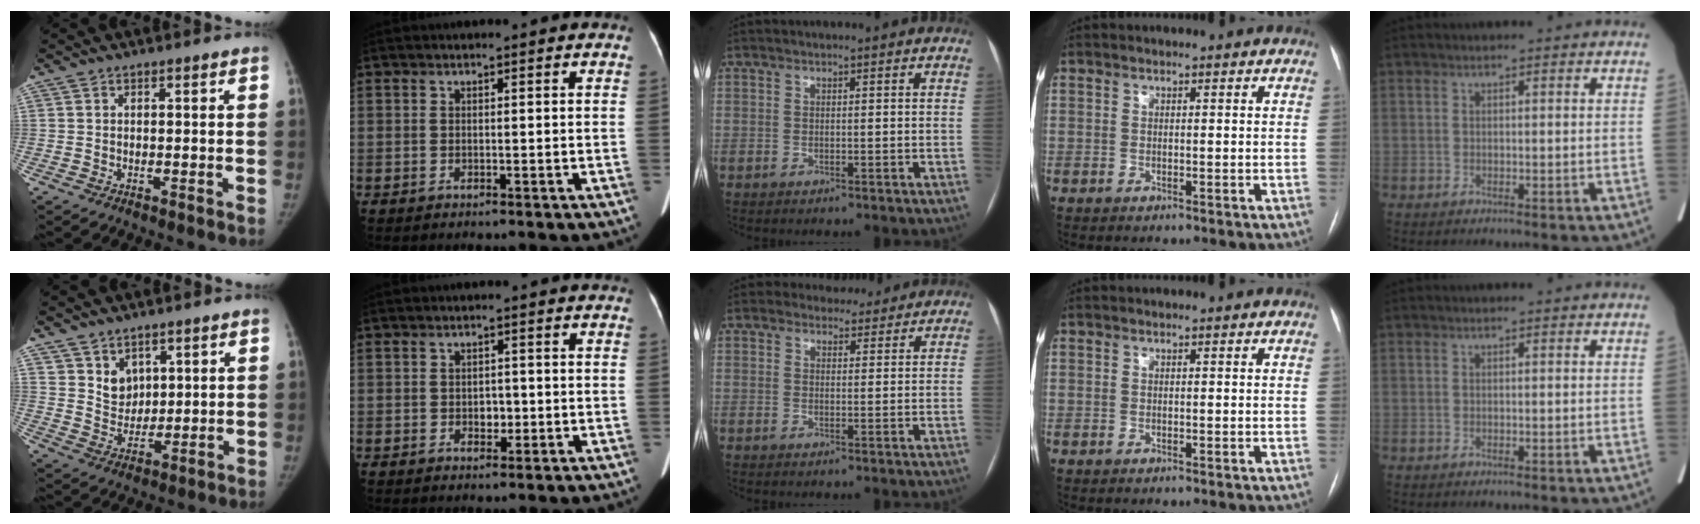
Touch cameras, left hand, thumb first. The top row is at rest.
{"thumb": {"total": 5.7, "force": [3.1, 4.5, 1.7], "torque": [0.003, -0.025, 0.064]}, "index": {"total": 2.1, "force": [-0.5, 1.5, 1.3], "torque": [-0.019, 0.003, -0.005]}, "middle": {"total": 4.1, "force": [3.7, 1.8, -0.2], "torque": [0.010, 0.002, 0.043]}}